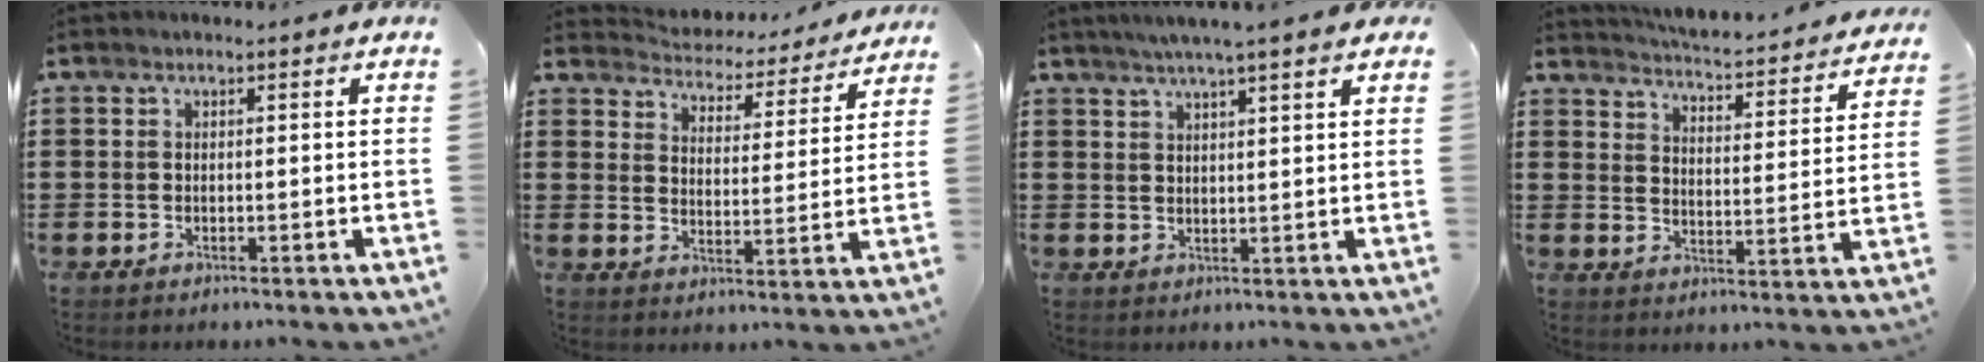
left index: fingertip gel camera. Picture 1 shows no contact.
{"total": 4.2, "force": [4.2, 0.3, -0.3], "torque": [-0.021, -0.039, 0.067]}
{"total": 3.9, "force": [3.3, 0.1, 2.1], "torque": [-0.048, -0.001, 0.059]}
{"total": 3.6, "force": [3.6, -0.3, 0.4], "torque": [-0.029, -0.037, 0.052]}